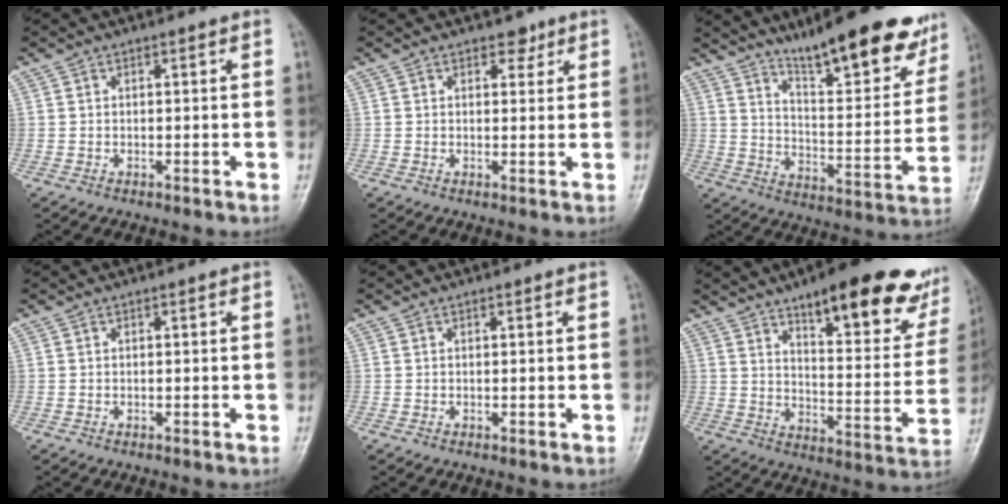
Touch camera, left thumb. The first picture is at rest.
{"total": 2.4, "force": [1.6, 1.5, 1.0], "torque": [0.005, -0.008, 0.020]}
{"total": 21.1, "force": [15.1, 5.2, 13.7], "torque": [-0.156, -0.080, 0.231]}
{"total": 0.0}
{"total": 0.0}
{"total": 24.6, "force": [15.7, 7.6, 17.3], "torque": [-0.186, -0.063, 0.214]}